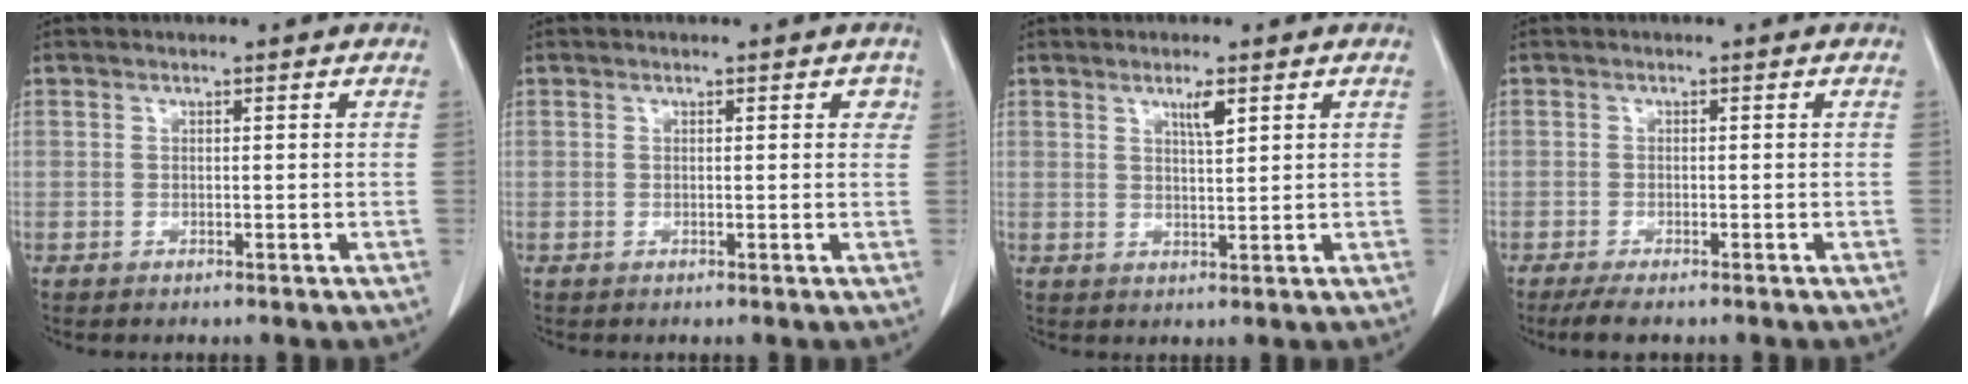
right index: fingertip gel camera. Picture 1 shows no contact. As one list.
[{"total": 1.5, "force": [0.8, 0.8, 1.0], "torque": [-0.002, 0.003, 0.006]}, {"total": 2.8, "force": [1.7, 0.3, 2.3], "torque": [-0.041, -0.004, 0.028]}, {"total": 3.1, "force": [-2.4, 0.5, 1.9], "torque": [-0.035, -0.009, -0.039]}]